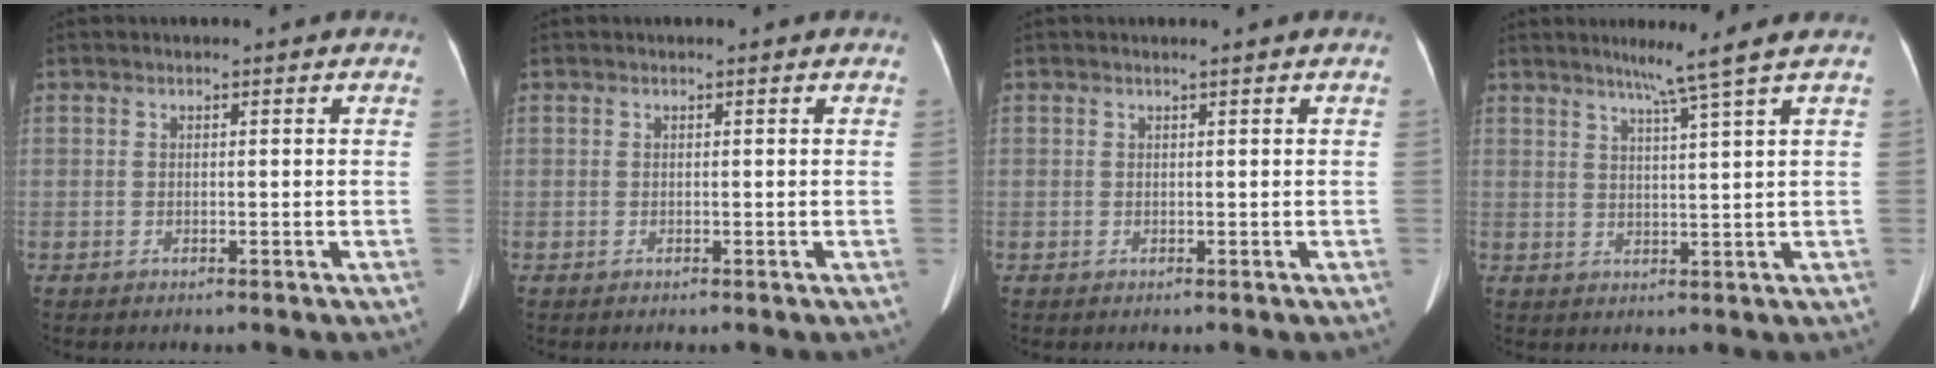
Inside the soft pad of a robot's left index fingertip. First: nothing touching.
{"total": 0.0}
{"total": 0.0}
{"total": 5.2, "force": [3.6, -2.0, 3.2], "torque": [-0.052, -0.006, 0.064]}